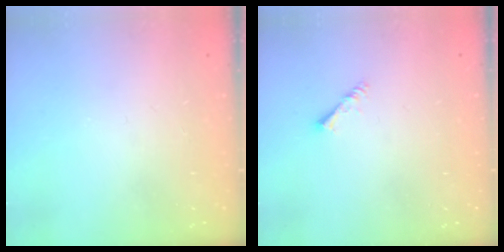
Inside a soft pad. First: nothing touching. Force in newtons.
{"total": 1.4, "press": 1.4, "slide": 0.3}